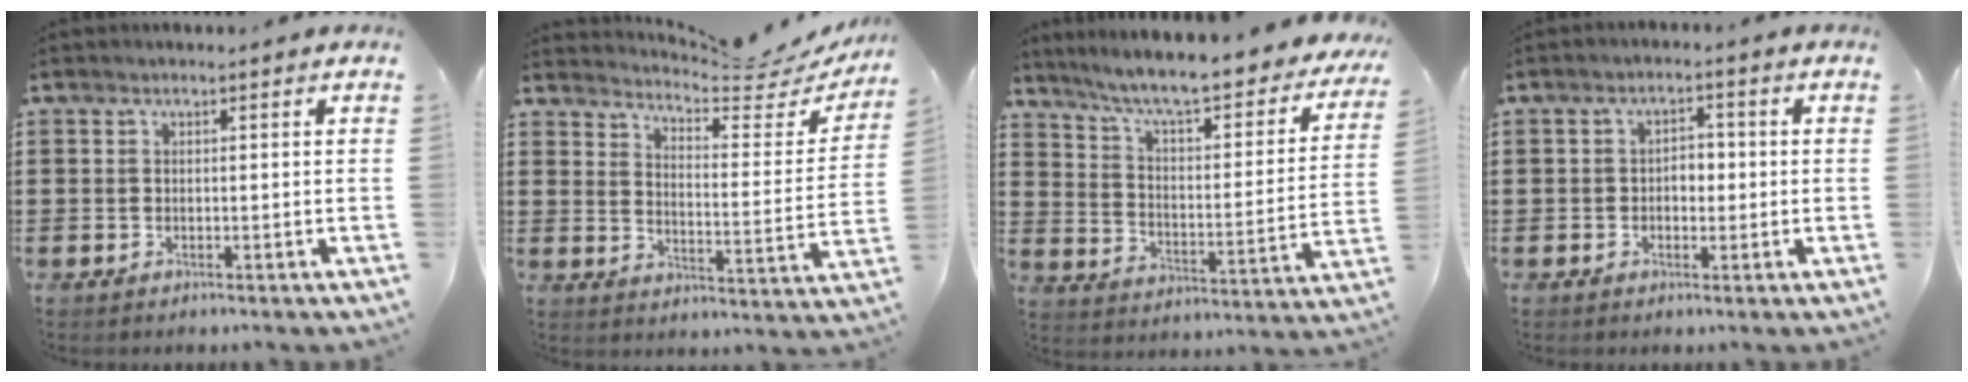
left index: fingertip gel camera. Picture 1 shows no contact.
{"total": 5.4, "force": [5.2, 0.1, 1.6], "torque": [-0.042, -0.048, 0.083]}
{"total": 7.8, "force": [6.6, 0.3, 4.2], "torque": [-0.106, -0.049, 0.107]}
{"total": 2.7, "force": [-0.3, 1.7, 2.1], "torque": [-0.035, 0.002, -0.011]}